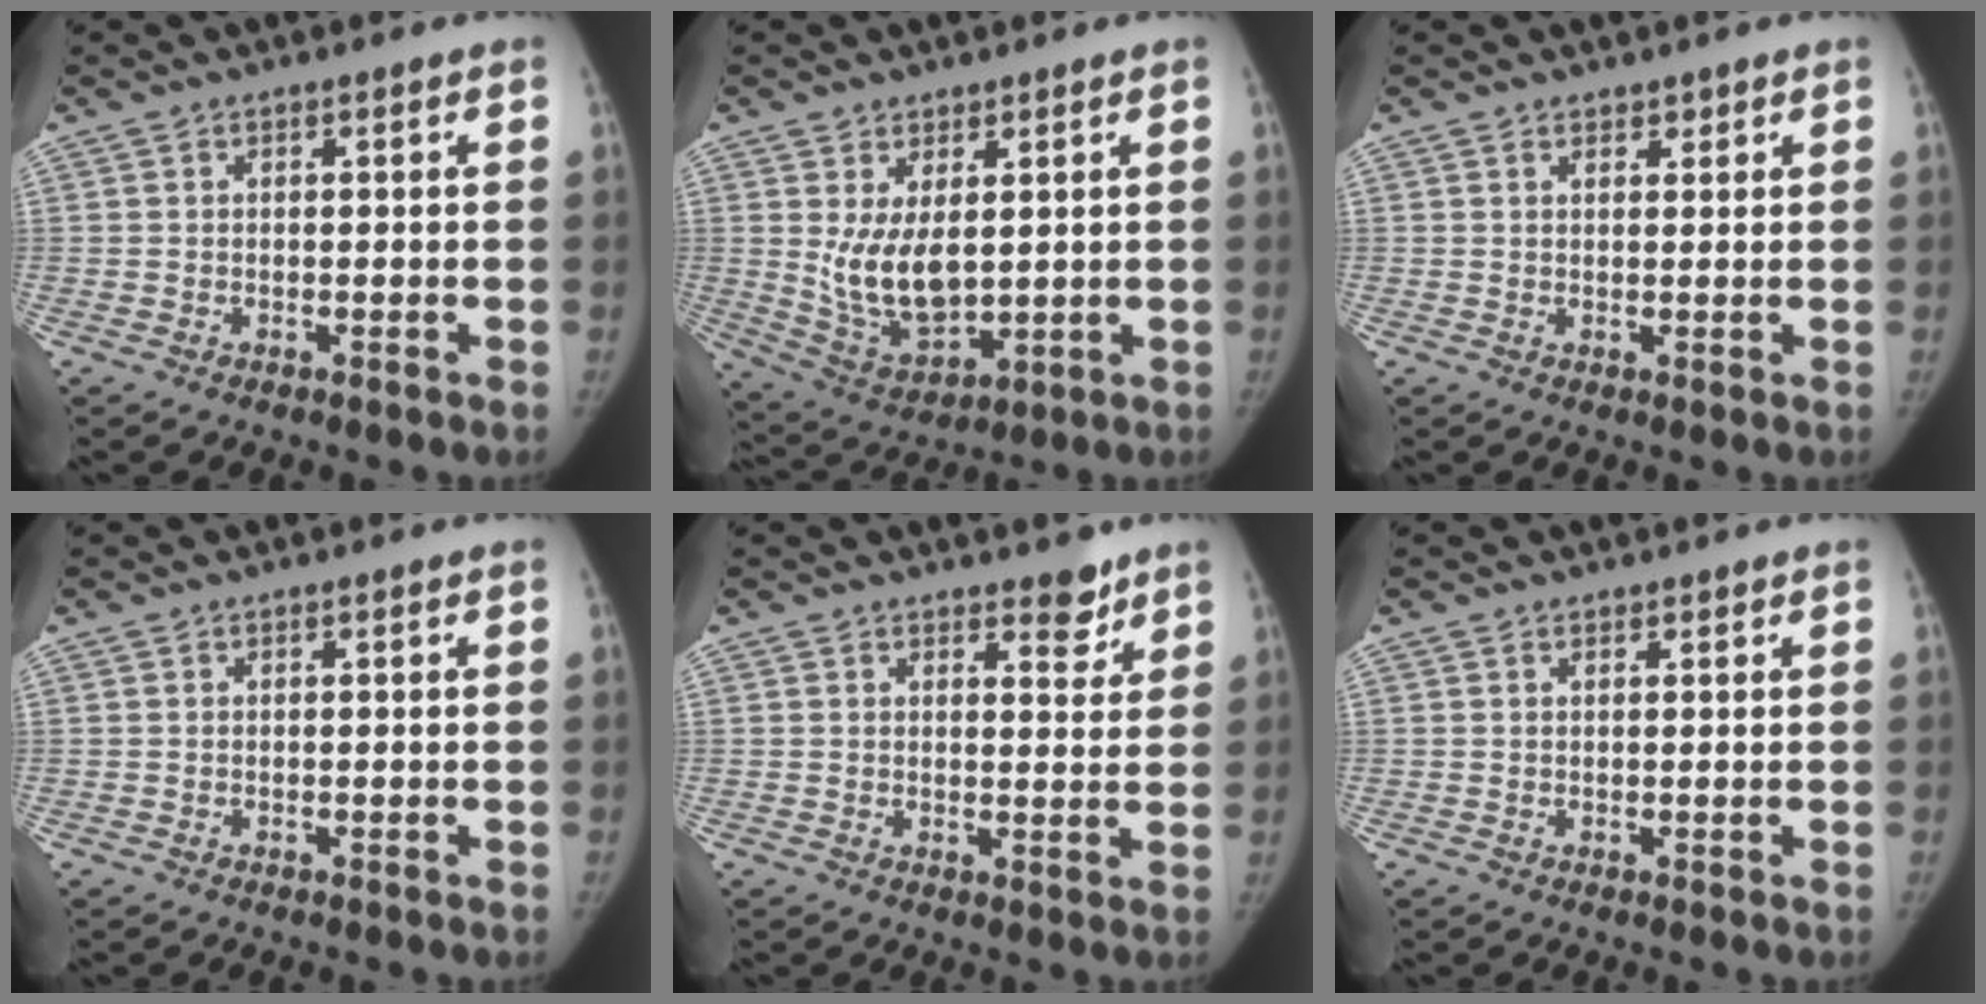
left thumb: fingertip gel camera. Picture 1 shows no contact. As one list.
[{"total": 10.0, "force": [1.8, 5.7, 8.0], "torque": [-0.129, -0.025, 0.056]}, {"total": 1.4, "force": [1.1, 0.8, 0.3], "torque": [0.007, -0.007, 0.016]}, {"total": 0.0}, {"total": 3.9, "force": [3.0, 1.8, 1.7], "torque": [-0.001, -0.021, 0.042]}, {"total": 0.6, "force": [0.5, 0.3, 0.1], "torque": [-0.003, -0.004, 0.007]}]